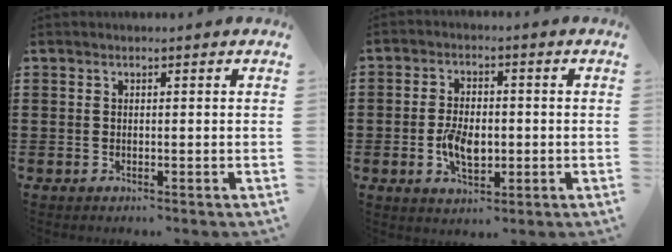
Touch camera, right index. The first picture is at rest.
{"total": 5.6, "force": [-1.0, 3.1, 4.5], "torque": [-0.094, 0.002, -0.019]}